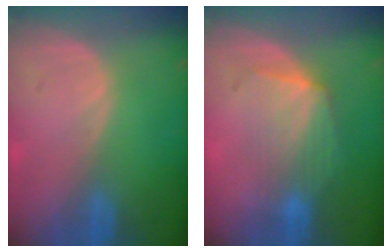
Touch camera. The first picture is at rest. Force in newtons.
{"total": 7.2, "press": 6.6, "slide": 2.9}